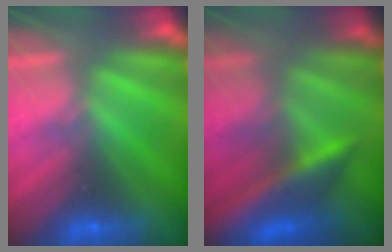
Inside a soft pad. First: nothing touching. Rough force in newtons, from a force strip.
{"total": 7.0}